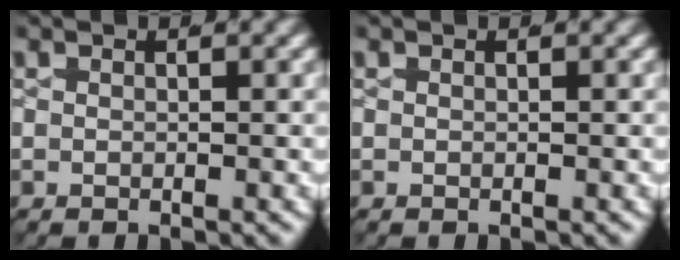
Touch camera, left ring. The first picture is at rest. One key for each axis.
{"total": 0.0}